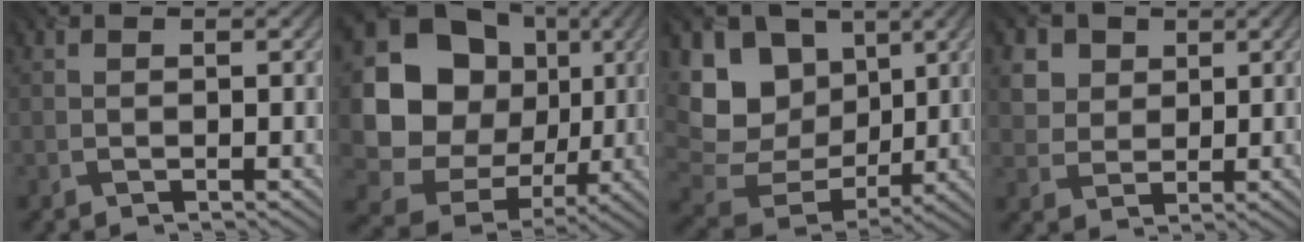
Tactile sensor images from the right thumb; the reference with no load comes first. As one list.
[{"total": 17.5, "force": [1.8, 15.3, 8.4], "torque": [-0.209, -0.021, 0.044]}, {"total": 14.6, "force": [3.4, 11.8, 7.9], "torque": [-0.218, 0.017, 0.082]}, {"total": 6.2, "force": [3.0, 4.9, 2.3], "torque": [-0.103, 0.000, 0.062]}]